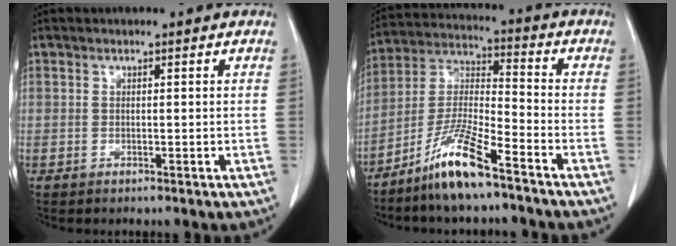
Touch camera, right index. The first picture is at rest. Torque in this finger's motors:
{"motor_torque": [0.84, -0.78, 0.38, 0.12]}